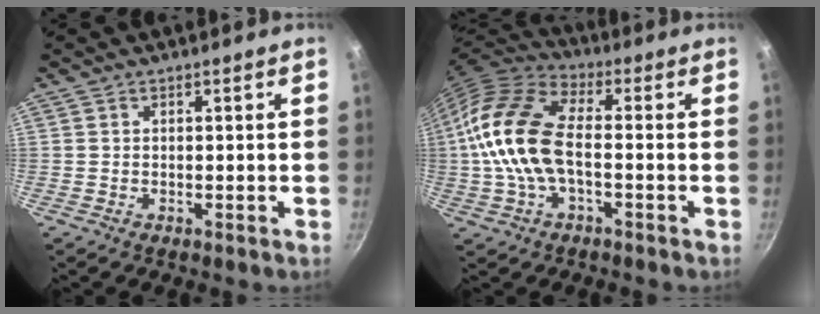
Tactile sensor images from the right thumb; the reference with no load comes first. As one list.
[{"total": 16.0, "force": [-1.2, 8.5, 13.5], "torque": [-0.259, 0.034, -0.040]}]